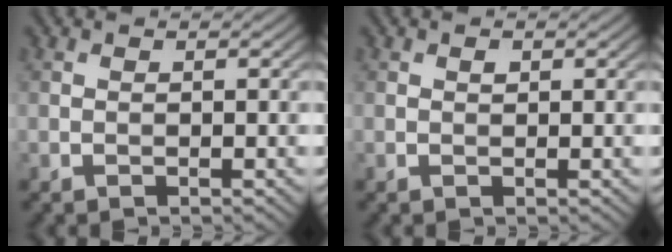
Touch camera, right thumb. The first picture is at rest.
{"total": 0.5, "force": [0.2, 0.4, 0.3], "torque": [-0.003, -0.002, 0.003]}